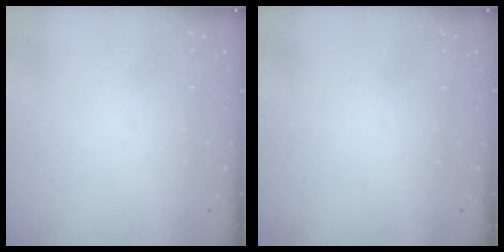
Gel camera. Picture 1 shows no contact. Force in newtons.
{"total": 2.1, "press": 2.0, "slide": 0.4}